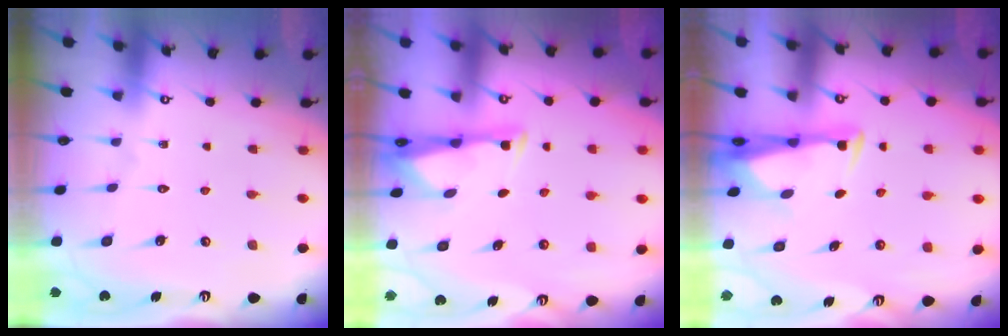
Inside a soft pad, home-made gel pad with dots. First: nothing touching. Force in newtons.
{"total": 2.9, "press": 2.9, "slide": 0.4}
{"total": 2.8, "press": 2.7, "slide": 0.9}